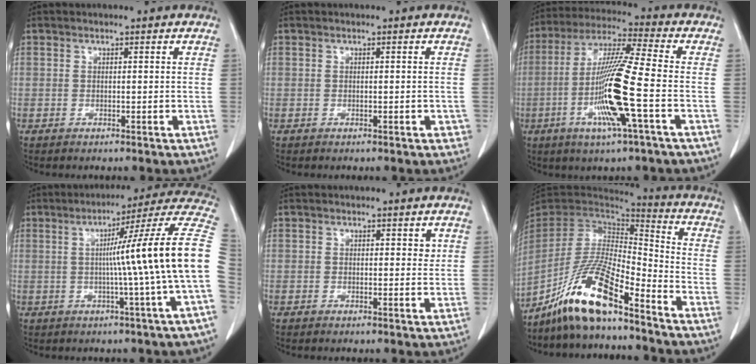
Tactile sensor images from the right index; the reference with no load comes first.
{"total": 1.4, "force": [-0.4, 0.5, 1.2], "torque": [-0.011, 0.004, -0.003]}
{"total": 14.5, "force": [-3.9, -0.5, 13.9], "torque": [-0.282, -0.012, -0.081]}
{"total": 16.4, "force": [0.3, -2.6, 16.2], "torque": [-0.196, 0.018, -0.008]}
{"total": 1.2, "force": [0.6, 0.7, 0.7], "torque": [-0.002, -0.002, 0.006]}
{"total": 14.7, "force": [-10.2, 2.1, 10.3], "torque": [-0.202, -0.004, -0.190]}